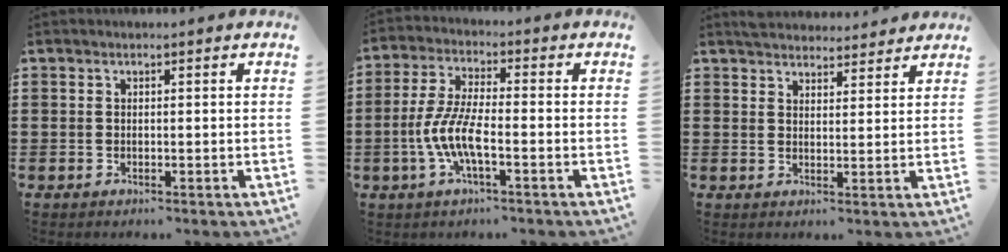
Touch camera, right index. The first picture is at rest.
{"total": 7.3, "force": [-2.6, 1.9, 6.6], "torque": [-0.159, -0.017, -0.057]}
{"total": 3.0, "force": [3.0, 0.2, 0.0], "torque": [-0.007, -0.008, 0.058]}